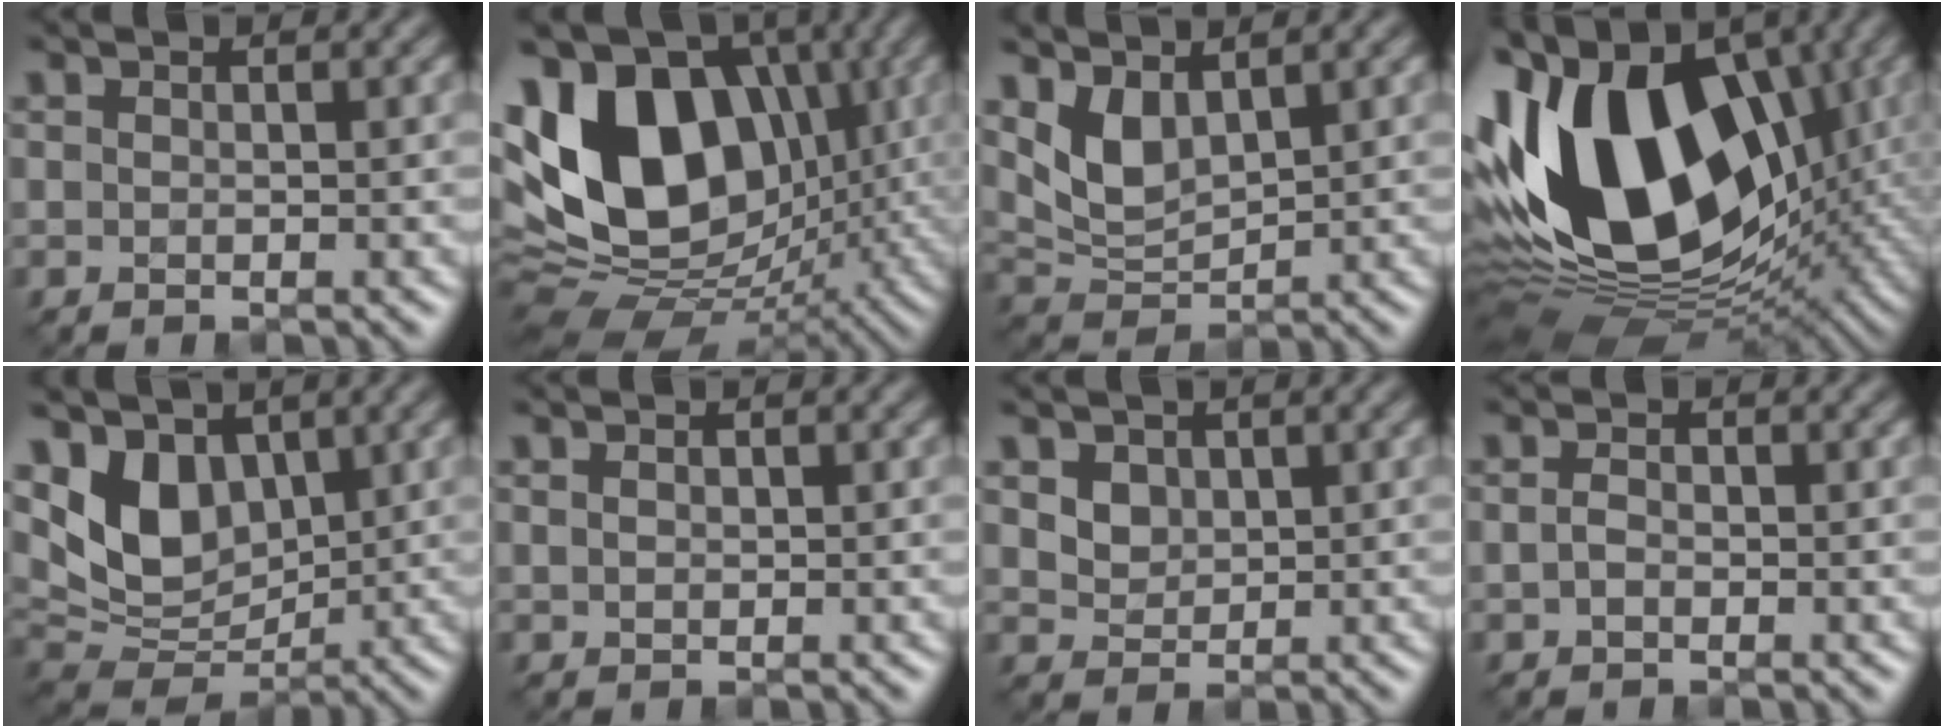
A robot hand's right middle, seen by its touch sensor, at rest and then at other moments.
{"total": 14.6, "force": [2.1, 9.9, 10.5], "torque": [-0.193, 0.015, 0.018]}
{"total": 3.9, "force": [1.6, 2.1, 2.8], "torque": [-0.065, -0.011, 0.035]}
{"total": 19.0, "force": [0.9, 12.5, 14.2], "torque": [-0.281, 0.010, 0.004]}
{"total": 6.6, "force": [2.3, 4.6, 4.2], "torque": [-0.086, -0.010, 0.035]}
{"total": 0.6, "force": [0.1, 0.4, 0.4], "torque": [-0.010, -0.001, 0.002]}
{"total": 3.7, "force": [1.6, 2.8, 1.9], "torque": [-0.055, 0.004, 0.032]}
{"total": 1.1, "force": [-0.5, 0.7, 0.7], "torque": [-0.019, 0.000, -0.013]}